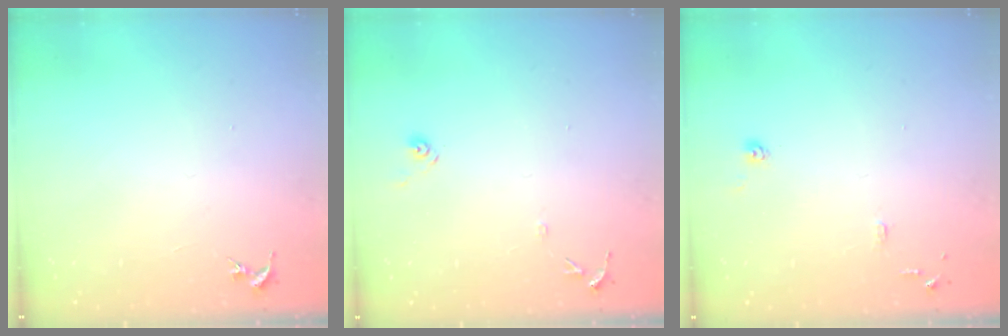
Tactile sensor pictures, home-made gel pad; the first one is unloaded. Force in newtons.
{"total": 7.3, "press": 7.3, "slide": 0.5}
{"total": 8.8, "press": 8.8, "slide": 0.8}